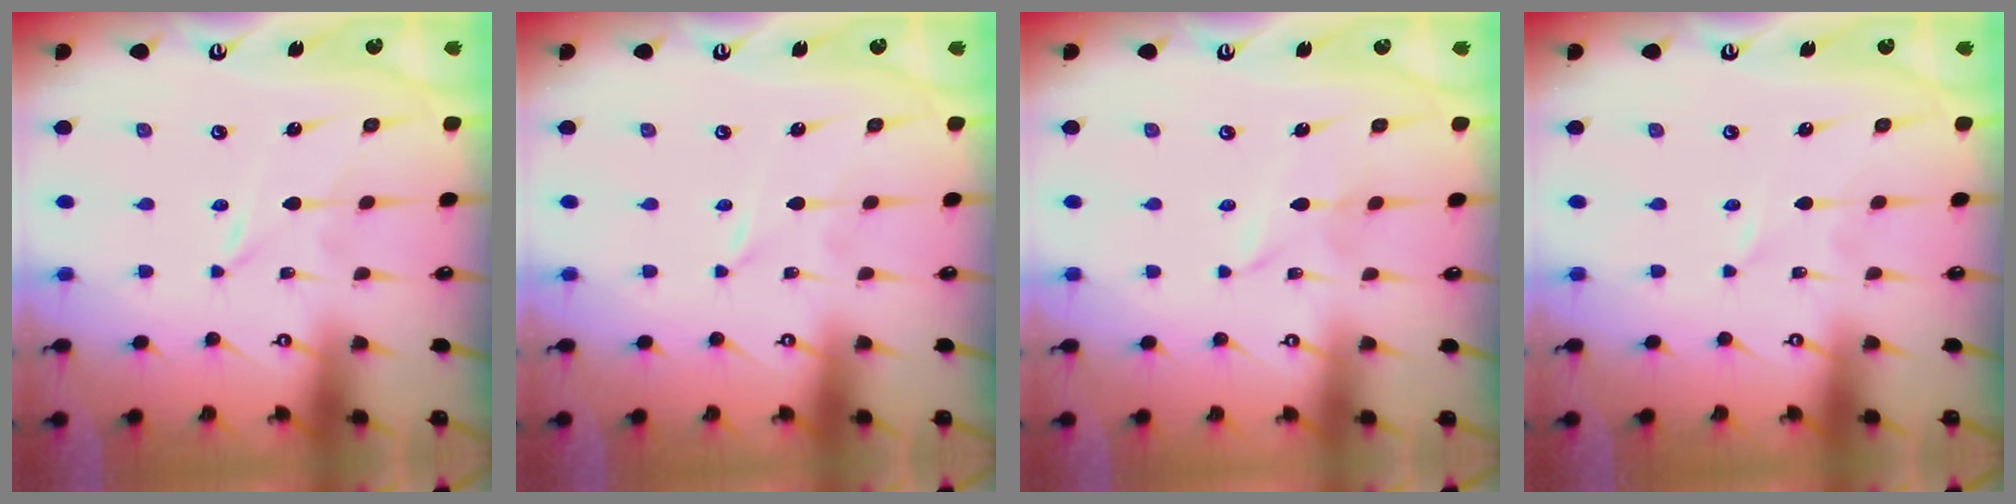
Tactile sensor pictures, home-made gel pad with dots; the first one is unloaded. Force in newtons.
{"total": 0.0}
{"total": 1.9, "press": 1.9, "slide": 0.2}
{"total": 0.0}